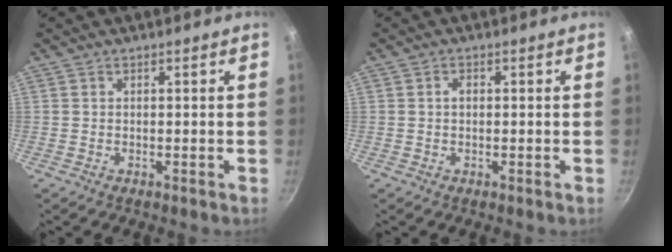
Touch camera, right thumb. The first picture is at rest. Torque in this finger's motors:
{"motor_torque": [-0.01, 0.35, 0.45, -0.32, -0.03]}